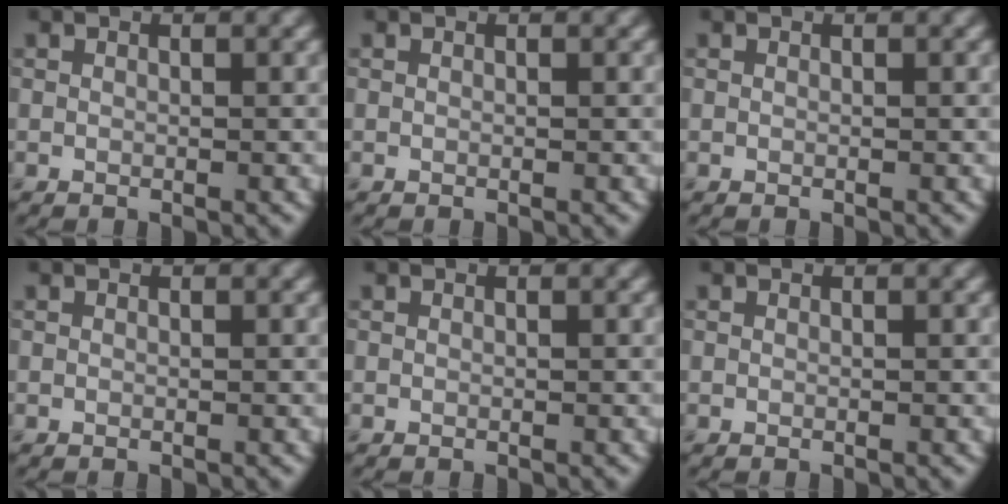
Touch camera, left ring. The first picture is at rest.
{"total": 0.0}
{"total": 0.0}
{"total": 0.0}
{"total": 0.0}
{"total": 0.0}